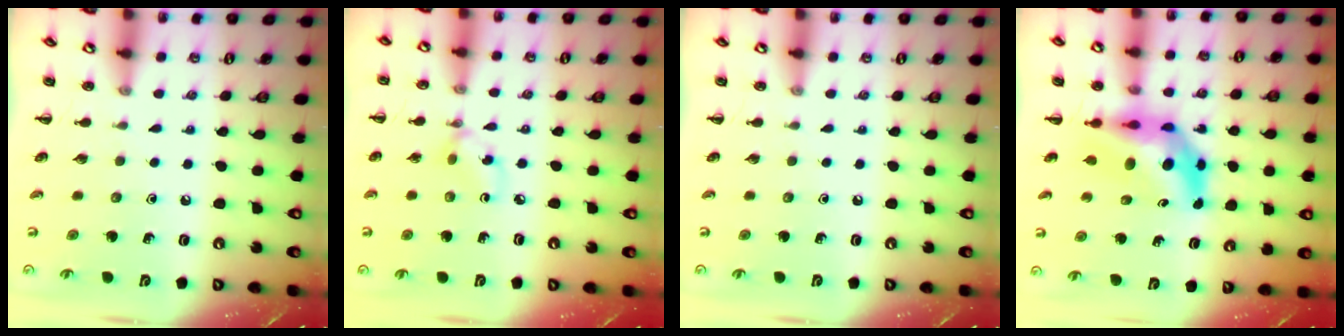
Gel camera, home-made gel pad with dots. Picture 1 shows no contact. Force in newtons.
{"total": 2.9, "press": 2.9, "slide": 0.3}
{"total": 0.0}
{"total": 9.3, "press": 8.8, "slide": 3.1}